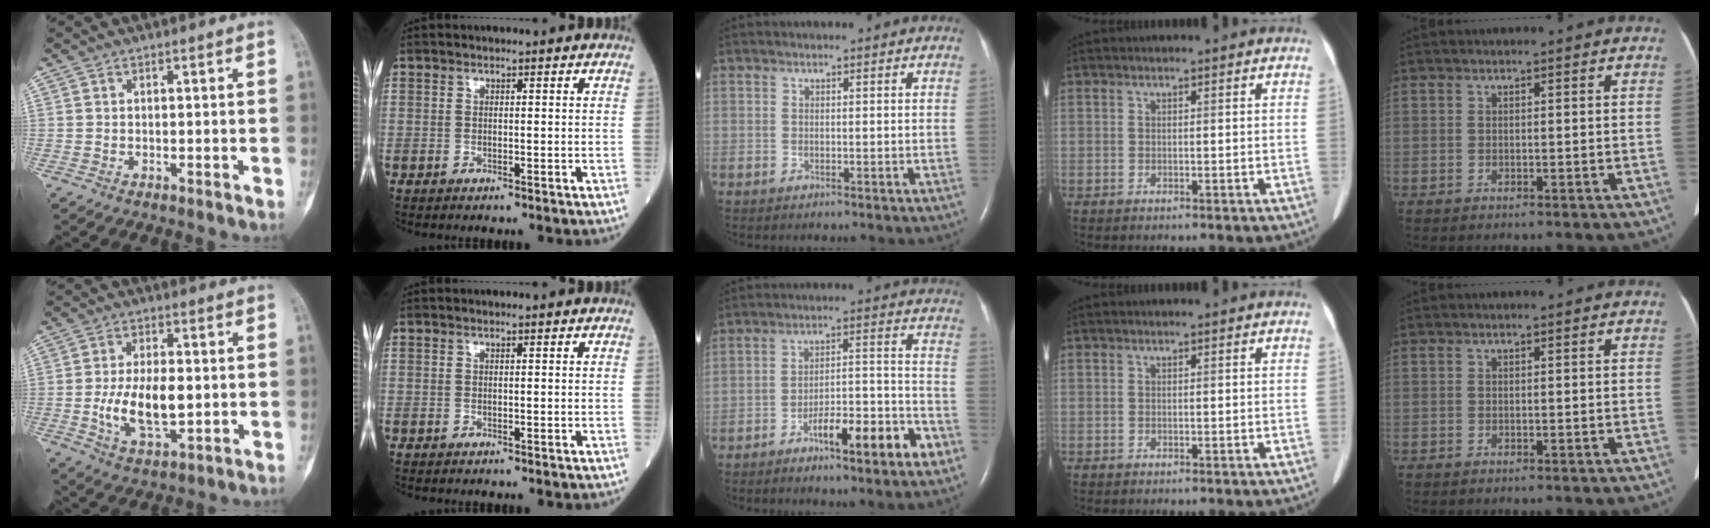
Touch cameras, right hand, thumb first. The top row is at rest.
{"thumb": {"total": 11.4, "force": [-1.1, 5.8, 9.7], "torque": [-0.168, -0.004, -0.013]}, "middle": {"total": 11.4, "force": [-6.2, 1.9, 9.4], "torque": [-0.142, 0.017, -0.092]}}